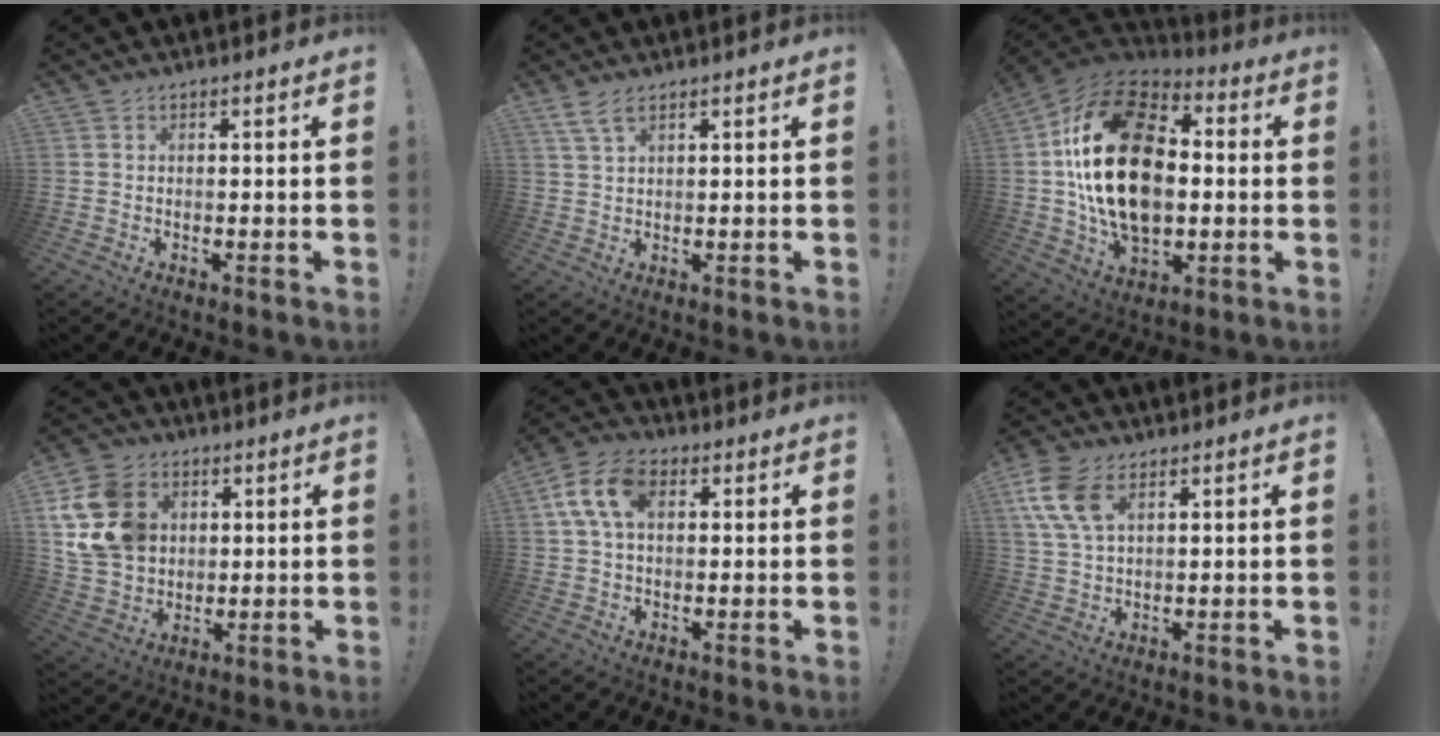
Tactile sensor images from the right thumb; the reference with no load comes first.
{"total": 4.7, "force": [3.2, 1.4, 3.1], "torque": [-0.062, -0.008, 0.060]}
{"total": 29.0, "force": [2.2, 18.5, 22.1], "torque": [-0.409, 0.006, 0.042]}
{"total": 16.8, "force": [4.5, 13.5, 8.8], "torque": [-0.149, -0.012, 0.095]}
{"total": 11.7, "force": [3.0, 7.4, 8.5], "torque": [-0.157, 0.011, 0.059]}
{"total": 10.6, "force": [4.8, 6.1, 7.3], "torque": [-0.157, -0.009, 0.094]}